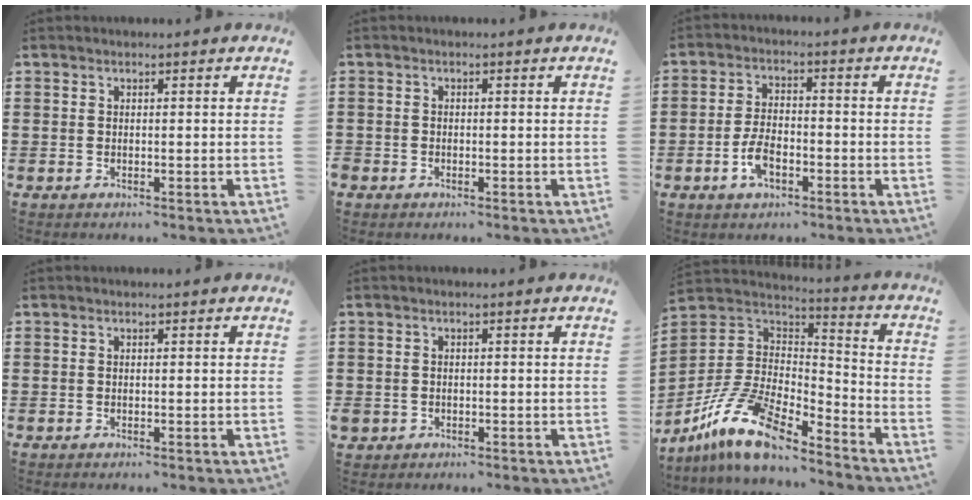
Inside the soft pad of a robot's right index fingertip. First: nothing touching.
{"total": 0.9, "force": [-0.7, 0.6, 0.0], "torque": [-0.001, 0.003, -0.017]}
{"total": 5.0, "force": [-2.1, 2.5, 3.8], "torque": [-0.086, 0.001, -0.043]}
{"total": 0.0}
{"total": 1.1, "force": [-0.5, 0.9, 0.1], "torque": [-0.004, 0.002, -0.014]}
{"total": 13.9, "force": [-9.5, 5.0, 8.9], "torque": [-0.196, 0.024, -0.184]}